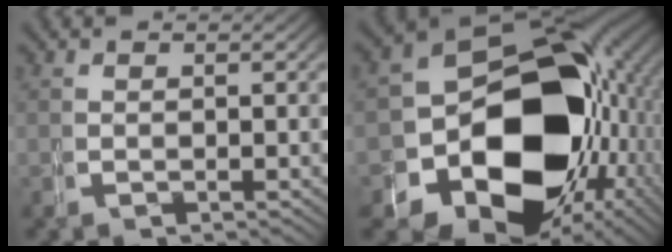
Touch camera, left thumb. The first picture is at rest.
{"total": 26.5, "force": [-3.4, 19.1, 18.1], "torque": [-0.305, -0.084, -0.033]}